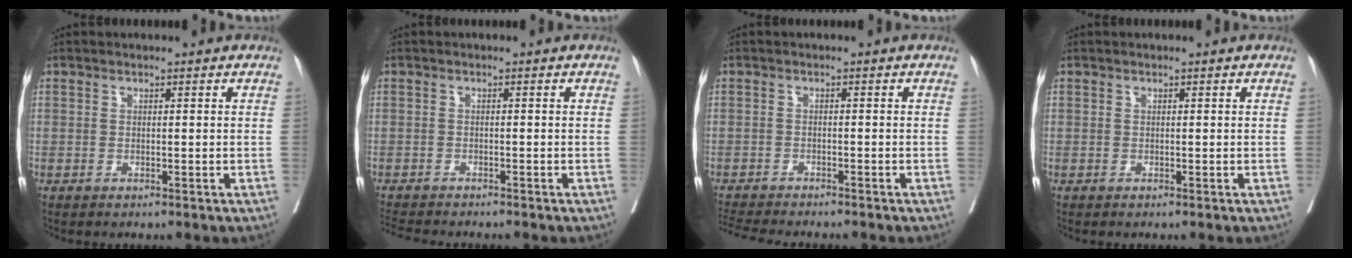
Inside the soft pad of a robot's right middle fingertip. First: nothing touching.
{"total": 5.1, "force": [-4.8, 0.5, 1.7], "torque": [-0.025, -0.012, -0.078]}
{"total": 8.0, "force": [-7.4, 0.5, 3.0], "torque": [-0.045, -0.012, -0.115]}
{"total": 0.0}